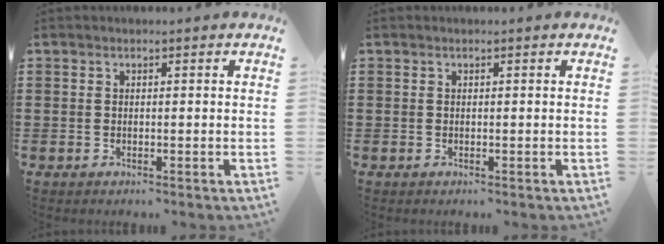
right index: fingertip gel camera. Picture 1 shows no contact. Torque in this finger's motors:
{"motor_torque": [0.13, 0.06, 0.00, 0.00]}